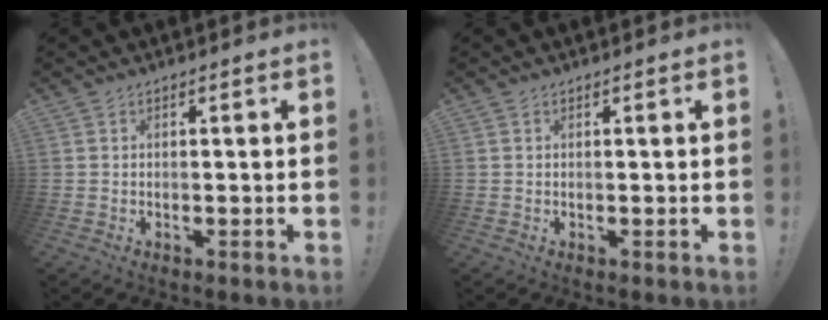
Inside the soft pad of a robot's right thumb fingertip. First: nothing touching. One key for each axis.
{"total": 0.0}